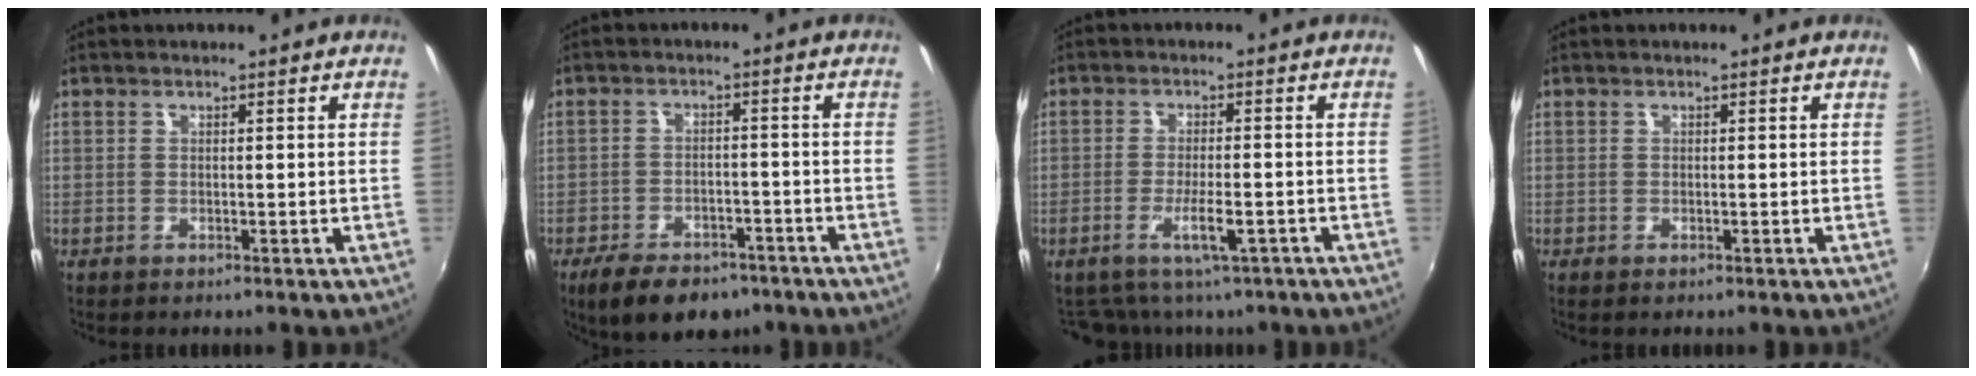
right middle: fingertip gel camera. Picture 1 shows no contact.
{"total": 11.0, "force": [-7.7, 5.6, 5.4], "torque": [-0.126, -0.005, -0.115]}
{"total": 5.5, "force": [-3.6, 1.7, 3.8], "torque": [-0.078, -0.014, -0.054]}
{"total": 0.0}